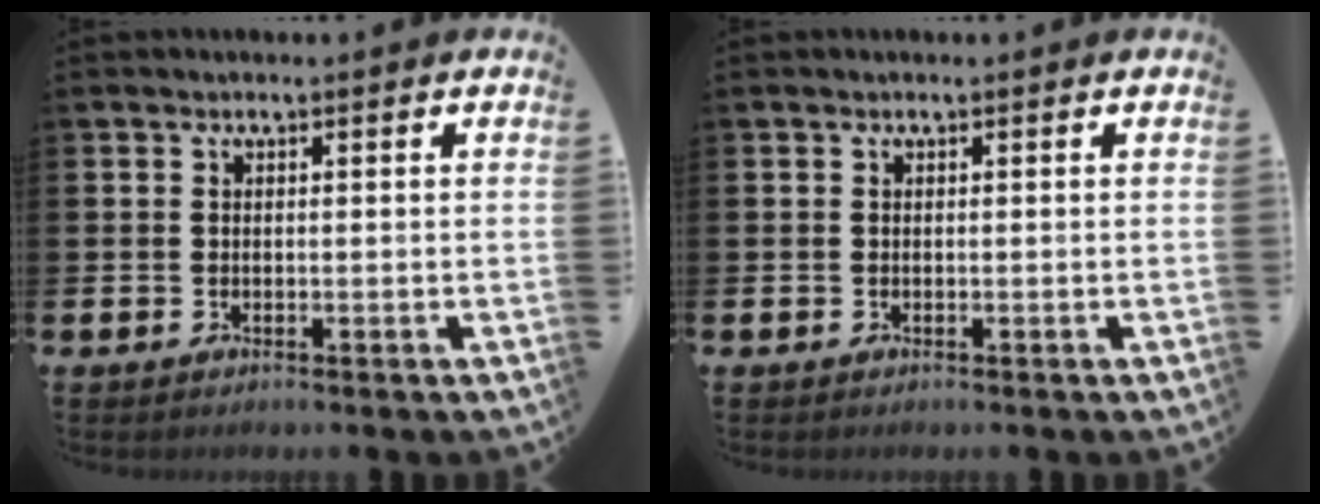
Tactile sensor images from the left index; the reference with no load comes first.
{"total": 0.0}